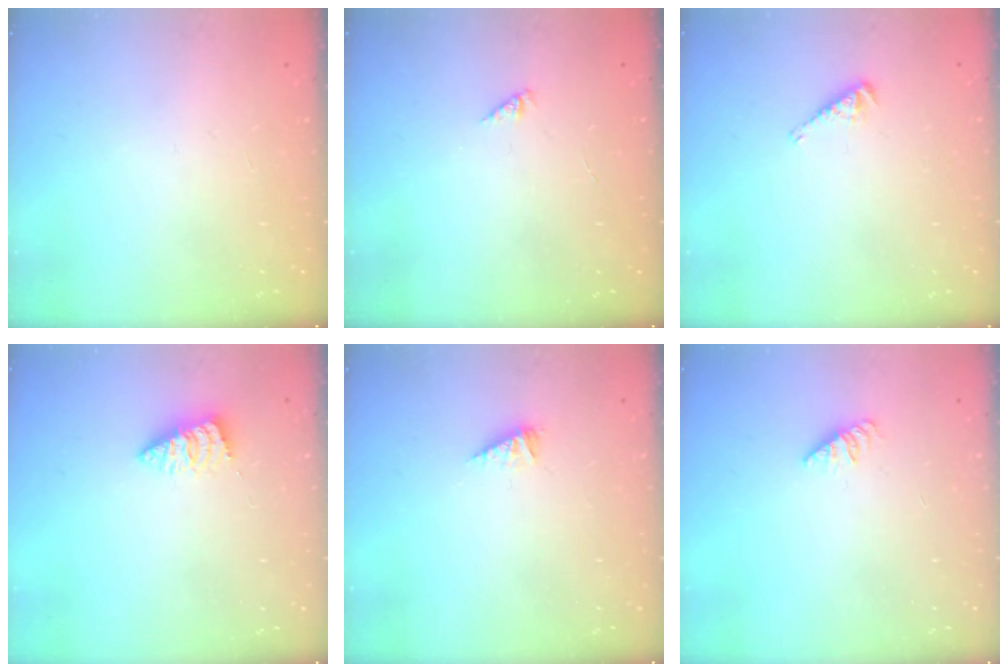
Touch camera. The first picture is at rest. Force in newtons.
{"total": 0.0}
{"total": 3.8, "press": 3.8, "slide": 0.6}
{"total": 2.0, "press": 2.0, "slide": 0.2}
{"total": 2.1, "press": 2.1, "slide": 0.2}
{"total": 1.2, "press": 1.1, "slide": 0.3}